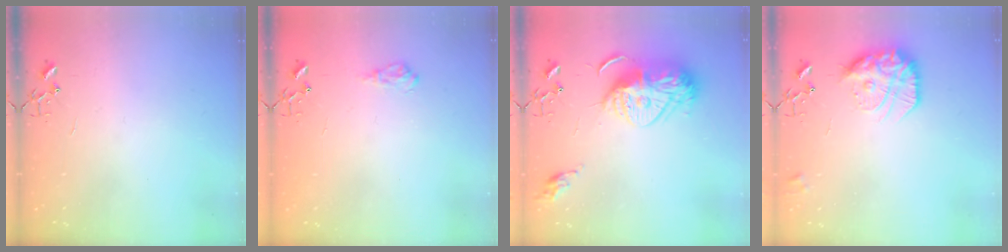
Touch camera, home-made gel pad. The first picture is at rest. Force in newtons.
{"total": 8.2, "press": 8.2, "slide": 0.9}
{"total": 15.5, "press": 15.4, "slide": 1.4}
{"total": 16.5, "press": 16.4, "slide": 1.3}